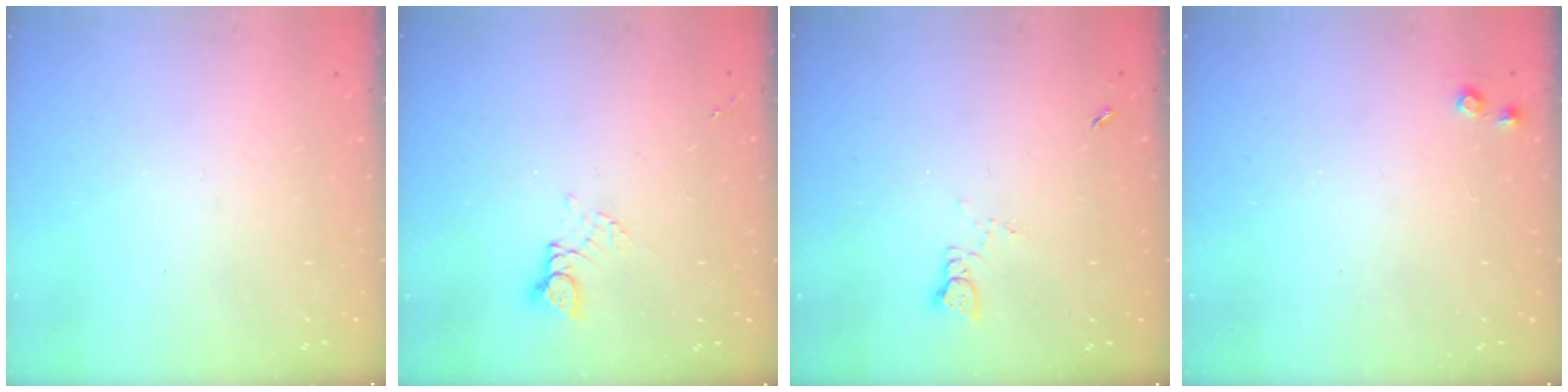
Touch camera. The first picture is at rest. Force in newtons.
{"total": 3.8, "press": 3.7, "slide": 0.4}
{"total": 1.7, "press": 1.7, "slide": 0.2}
{"total": 4.6, "press": 4.5, "slide": 0.7}